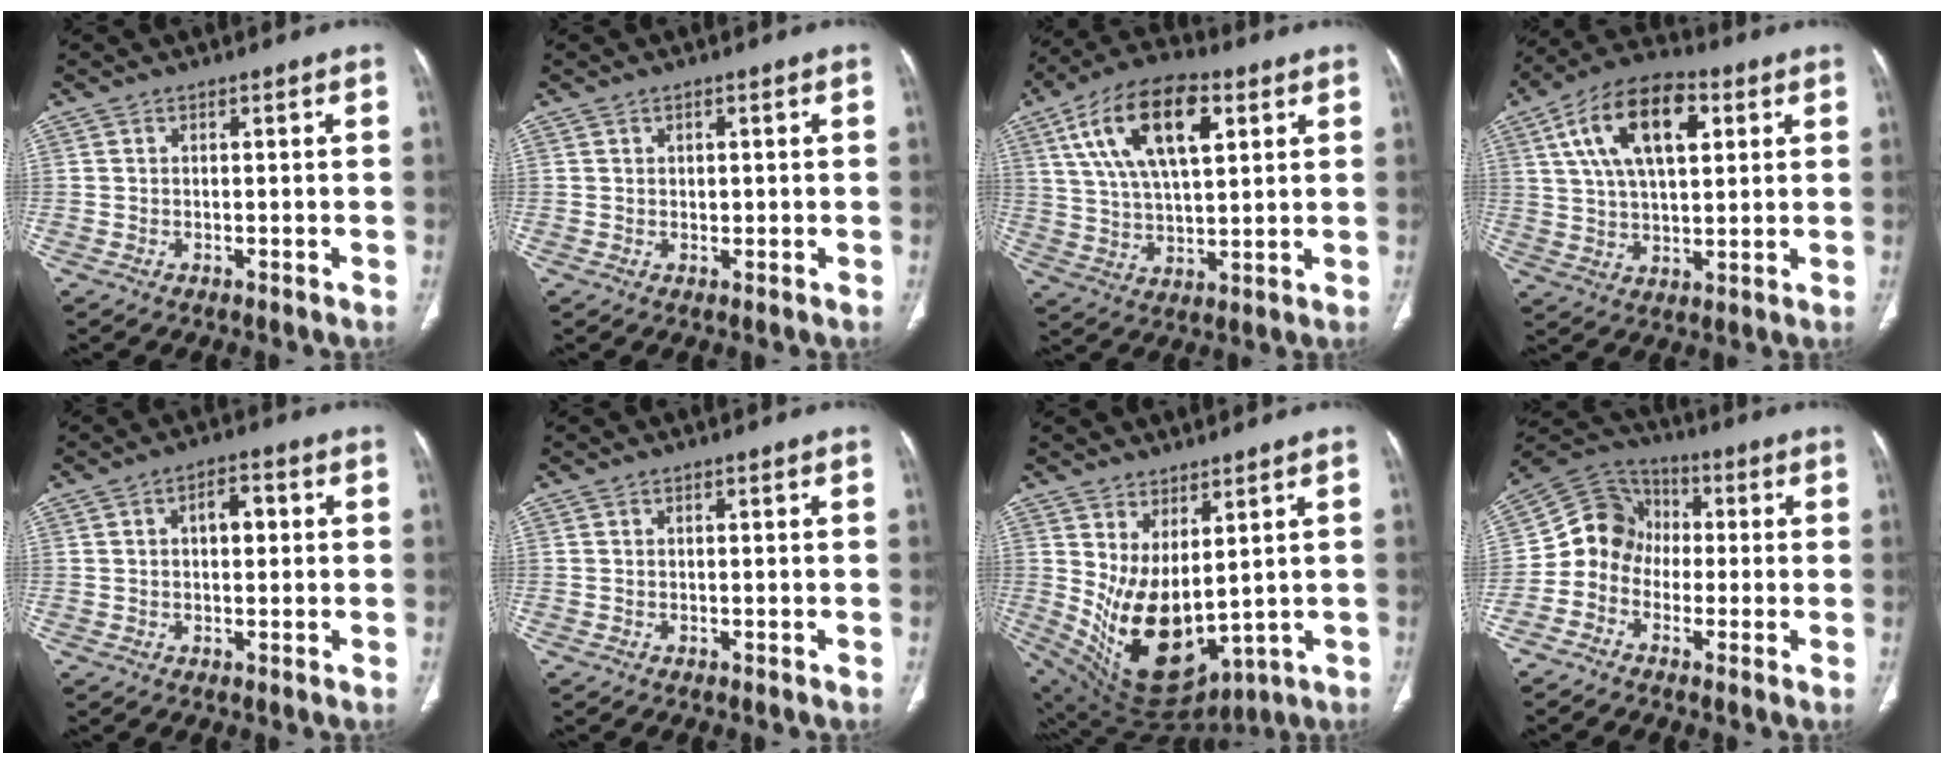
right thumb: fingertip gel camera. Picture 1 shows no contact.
{"total": 0.8, "force": [0.3, 0.7, 0.3], "torque": [0.003, -0.002, 0.004]}
{"total": 17.3, "force": [6.9, 8.1, 13.7], "torque": [-0.233, -0.004, 0.121]}
{"total": 16.4, "force": [5.9, 8.4, 12.8], "torque": [-0.210, 0.004, 0.100]}
{"total": 4.7, "force": [1.0, 2.6, 3.8], "torque": [-0.050, 0.011, 0.013]}
{"total": 0.0}
{"total": 15.2, "force": [2.2, 8.0, 12.7], "torque": [-0.213, -0.047, 0.080]}
{"total": 9.4, "force": [-1.7, 8.4, 3.6], "torque": [-0.046, 0.048, -0.049]}